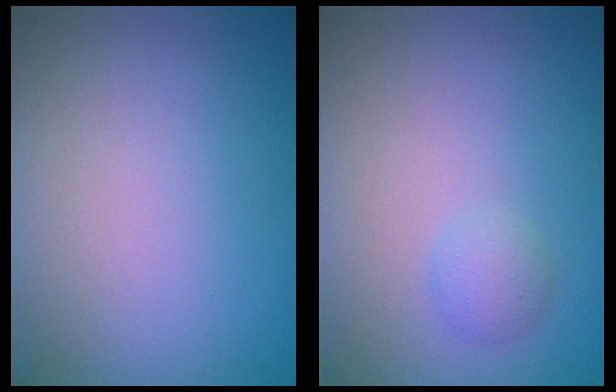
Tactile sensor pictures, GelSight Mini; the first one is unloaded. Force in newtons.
{"total": 1.3, "press": 1.3, "slide": 0.0}